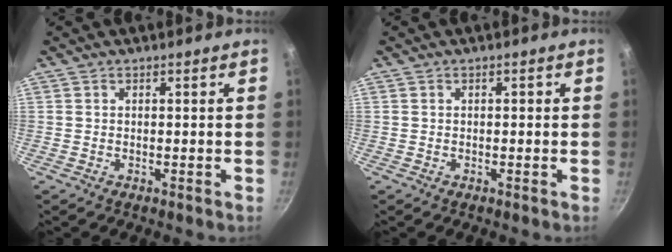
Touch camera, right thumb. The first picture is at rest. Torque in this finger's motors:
{"motor_torque": [0.35, -0.60, -0.04, 0.40, -0.03]}